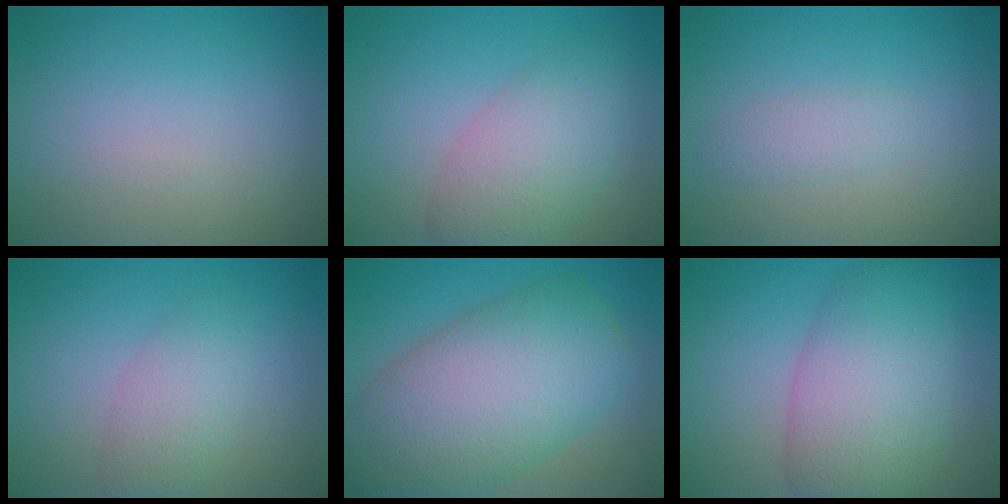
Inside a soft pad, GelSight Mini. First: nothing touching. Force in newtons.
{"total": 5.2, "press": 5.2, "slide": 0.3}
{"total": 1.4, "press": 1.4, "slide": 0.1}
{"total": 2.9, "press": 2.9, "slide": 0.1}
{"total": 11.8, "press": 11.8, "slide": 0.5}
{"total": 7.9, "press": 7.9, "slide": 0.4}